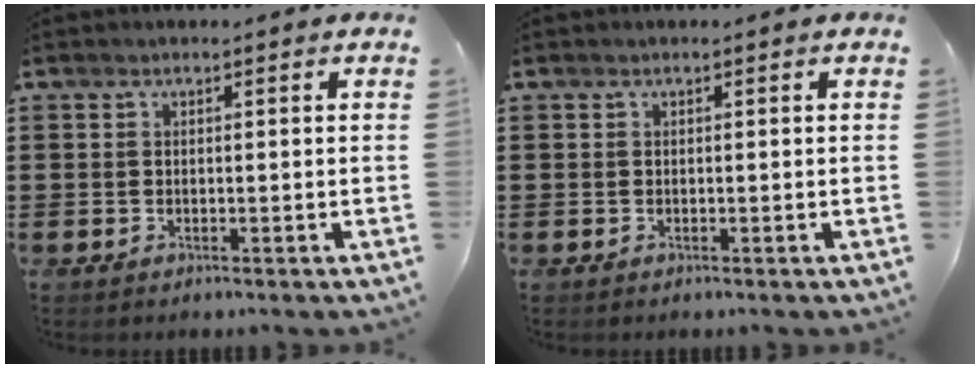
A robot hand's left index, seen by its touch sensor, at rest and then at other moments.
{"total": 0.0}